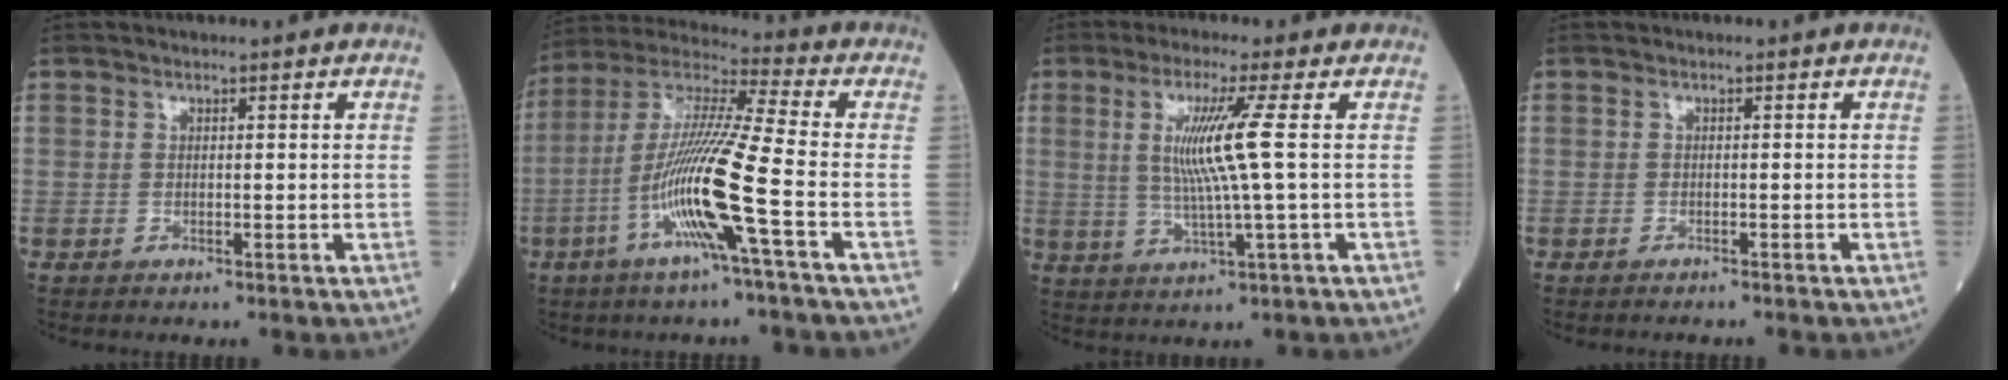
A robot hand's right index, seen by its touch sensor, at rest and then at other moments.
{"total": 14.6, "force": [-4.8, -1.0, 13.7], "torque": [-0.280, -0.004, -0.098]}
{"total": 7.7, "force": [1.2, -1.6, 7.4], "torque": [-0.150, -0.005, 0.032]}
{"total": 1.3, "force": [-1.3, 0.1, 0.2], "torque": [-0.007, -0.001, -0.016]}